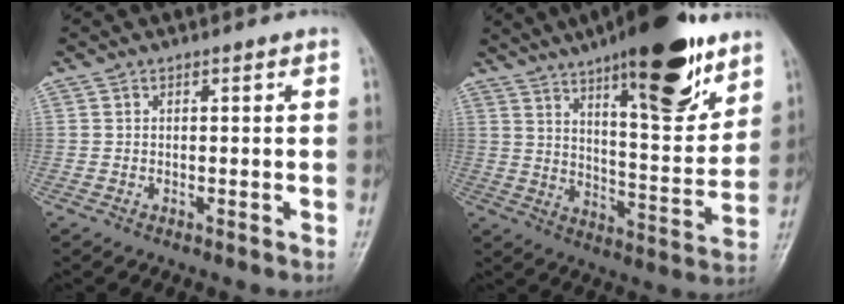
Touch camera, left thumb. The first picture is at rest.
{"total": 23.2, "force": [14.3, 6.7, 17.1], "torque": [-0.229, -0.062, 0.219]}